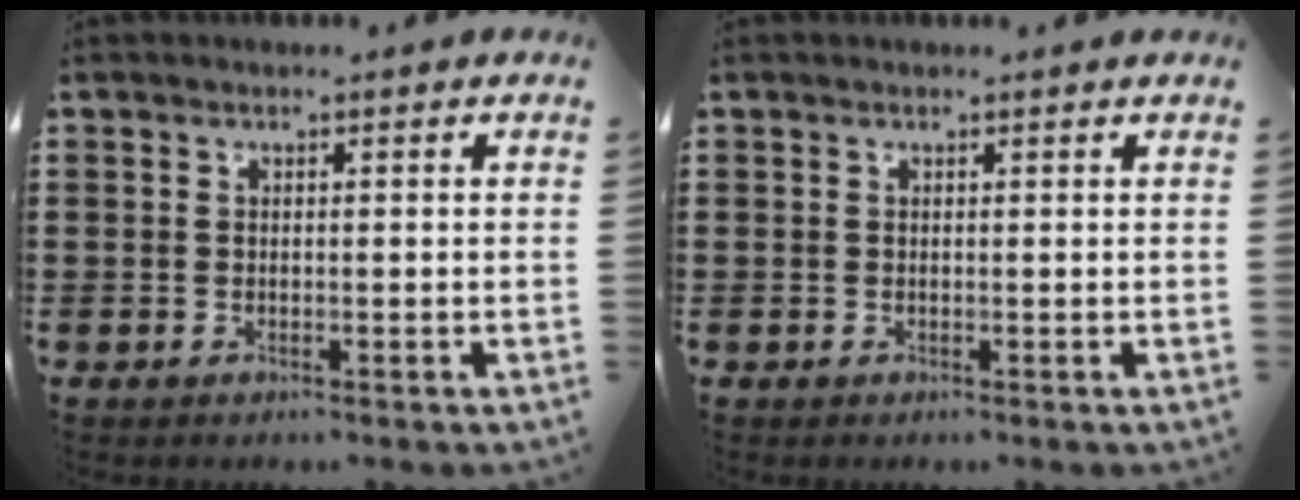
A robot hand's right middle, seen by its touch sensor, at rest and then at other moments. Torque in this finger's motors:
{"motor_torque": [-0.15, -0.14, -0.12, -0.02]}